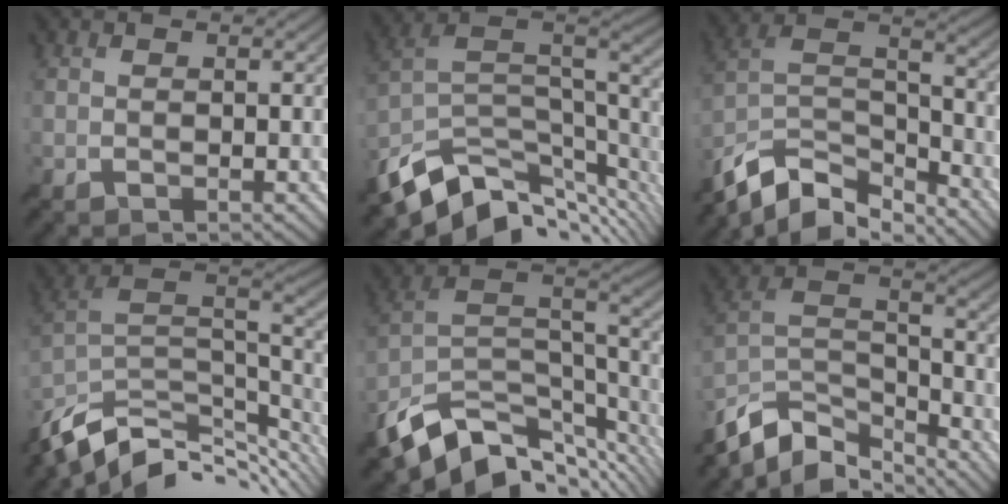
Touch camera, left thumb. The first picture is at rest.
{"total": 12.6, "force": [-7.0, 6.2, 8.4], "torque": [-0.197, -0.006, -0.125]}
{"total": 12.8, "force": [-9.9, 5.1, 6.2], "torque": [-0.146, 0.003, -0.184]}
{"total": 12.5, "force": [-7.1, 5.8, 8.5], "torque": [-0.203, -0.013, -0.124]}
{"total": 13.5, "force": [-8.5, 6.3, 8.4], "torque": [-0.193, 0.000, -0.147]}
{"total": 12.2, "force": [-9.2, 5.3, 6.1], "torque": [-0.143, -0.001, -0.173]}